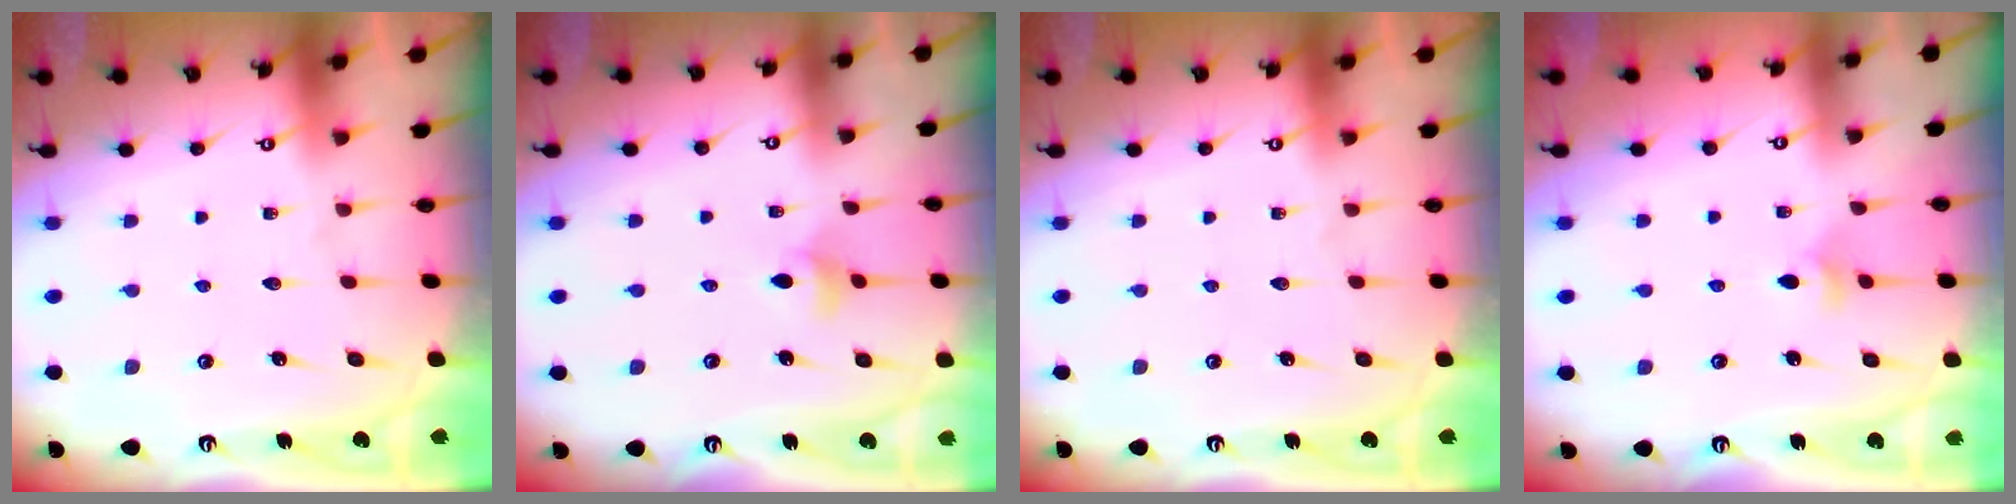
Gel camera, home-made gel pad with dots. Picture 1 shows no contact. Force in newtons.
{"total": 4.3, "press": 4.2, "slide": 0.9}
{"total": 0.0}
{"total": 3.6, "press": 3.5, "slide": 0.9}